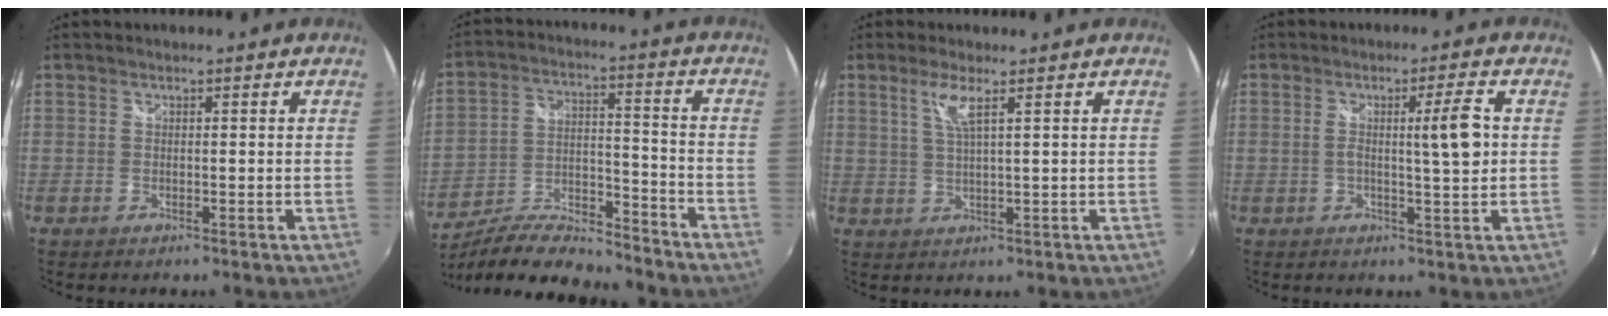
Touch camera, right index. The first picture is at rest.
{"total": 16.7, "force": [-14.4, 3.6, 7.8], "torque": [-0.150, -0.014, -0.242]}
{"total": 3.7, "force": [1.9, -0.1, 3.2], "torque": [-0.066, -0.002, 0.039]}
{"total": 6.0, "force": [0.4, -0.4, 5.9], "torque": [-0.096, -0.002, 0.006]}